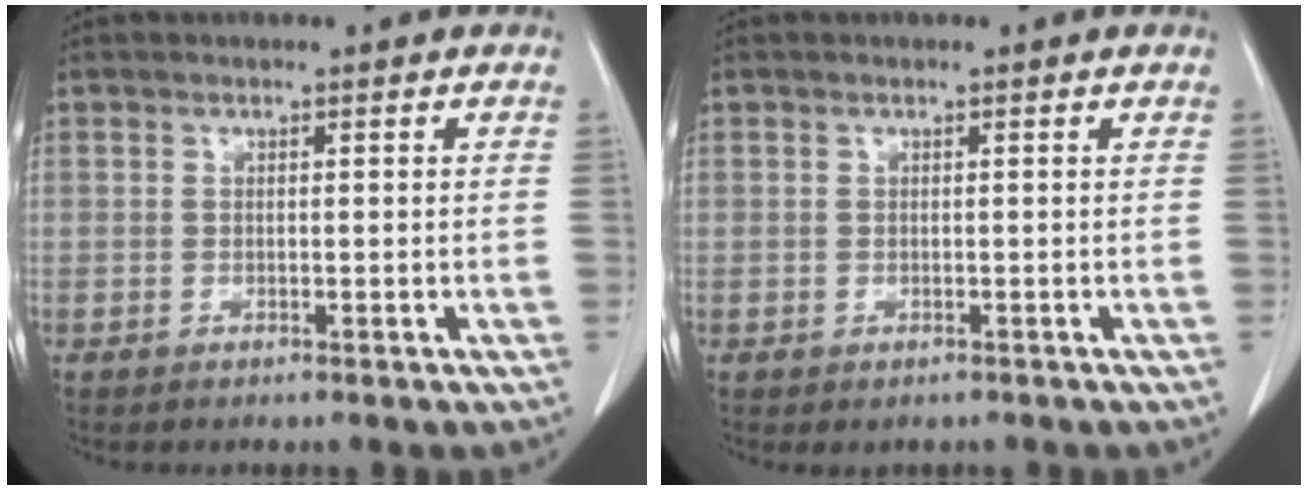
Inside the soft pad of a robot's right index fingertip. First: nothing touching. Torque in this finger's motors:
{"motor_torque": [-0.63, -0.31, -0.27, -0.11]}